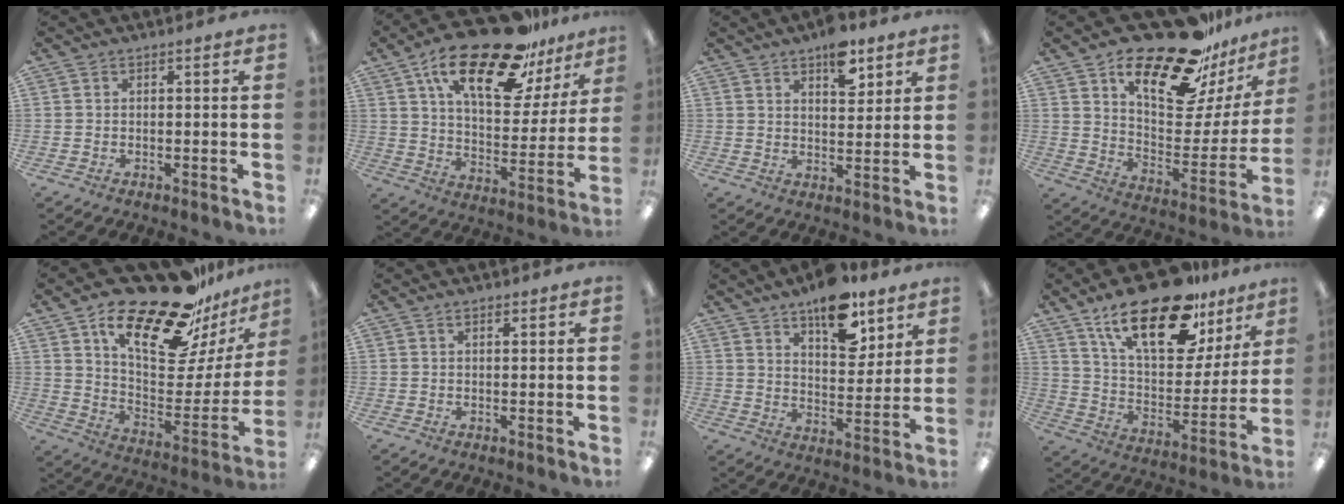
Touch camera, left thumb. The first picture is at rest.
{"total": 24.7, "force": [16.3, 9.2, 16.1], "torque": [-0.261, -0.092, 0.273]}
{"total": 8.6, "force": [5.7, 4.1, 5.0], "torque": [-0.057, -0.030, 0.094]}
{"total": 24.7, "force": [18.9, 8.8, 13.3], "torque": [-0.203, -0.125, 0.317]}
{"total": 25.9, "force": [19.8, 8.5, 14.4], "torque": [-0.217, -0.132, 0.330]}
{"total": 1.0, "force": [0.7, 0.5, 0.6], "torque": [-0.005, -0.002, 0.010]}
{"total": 13.9, "force": [9.8, 6.4, 7.4], "torque": [-0.091, -0.057, 0.168]}
{"total": 25.1, "force": [16.5, 10.1, 15.9], "torque": [-0.258, -0.095, 0.282]}